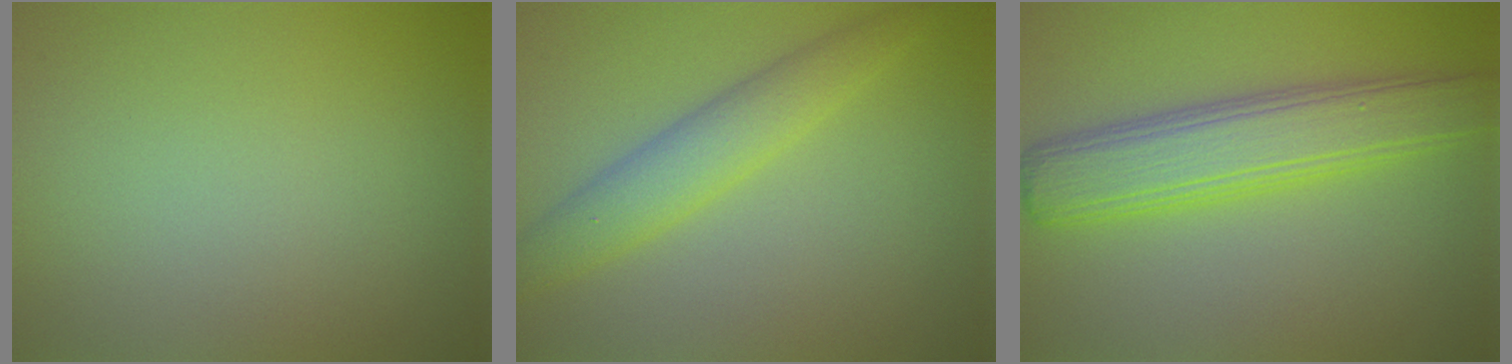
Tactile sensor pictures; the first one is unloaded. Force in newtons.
{"total": 3.6, "press": 3.6, "slide": 0.1}
{"total": 6.1, "press": 6.1, "slide": 0.2}